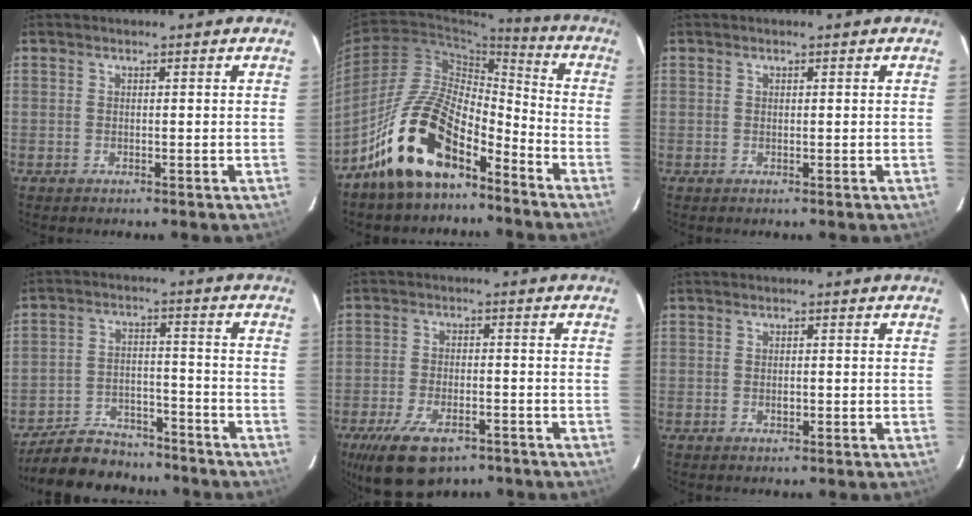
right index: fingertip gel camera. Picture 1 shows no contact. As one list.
[{"total": 16.5, "force": [-11.2, 7.0, 9.9], "torque": [-0.185, 0.023, -0.200]}, {"total": 0.0}, {"total": 14.1, "force": [-12.3, 5.4, 4.3], "torque": [-0.111, 0.010, -0.182]}, {"total": 13.0, "force": [-8.3, 6.0, 7.9], "torque": [-0.176, -0.023, -0.136]}, {"total": 1.1, "force": [-0.3, 0.8, 0.7], "torque": [-0.010, 0.000, -0.003]}]